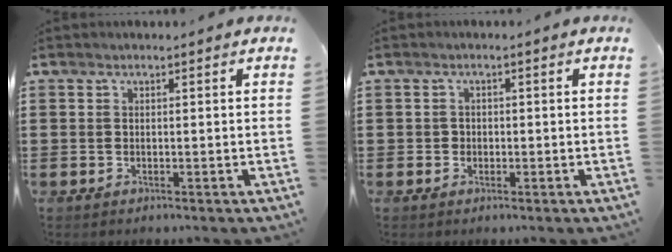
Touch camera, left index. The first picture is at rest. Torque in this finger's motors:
{"motor_torque": [-0.03, 0.00, -0.01, -0.01]}